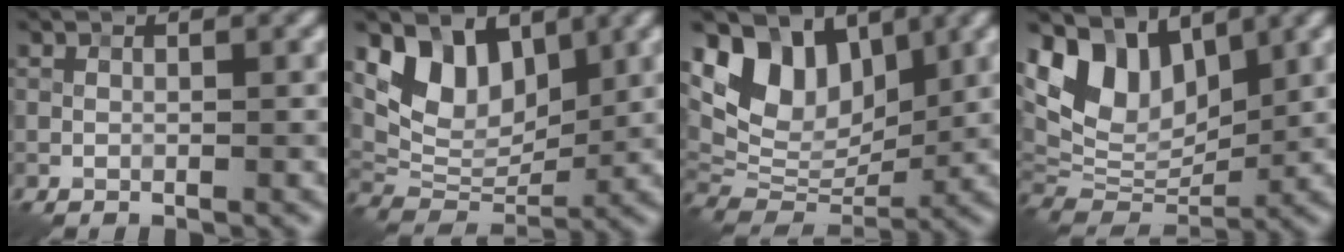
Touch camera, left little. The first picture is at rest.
{"total": 6.9, "force": [3.7, 4.3, 4.0], "torque": [-0.070, -0.012, 0.062]}
{"total": 8.5, "force": [4.1, 5.6, 4.9], "torque": [-0.084, -0.006, 0.070]}
{"total": 8.9, "force": [4.2, 5.8, 5.3], "torque": [-0.100, 0.000, 0.071]}